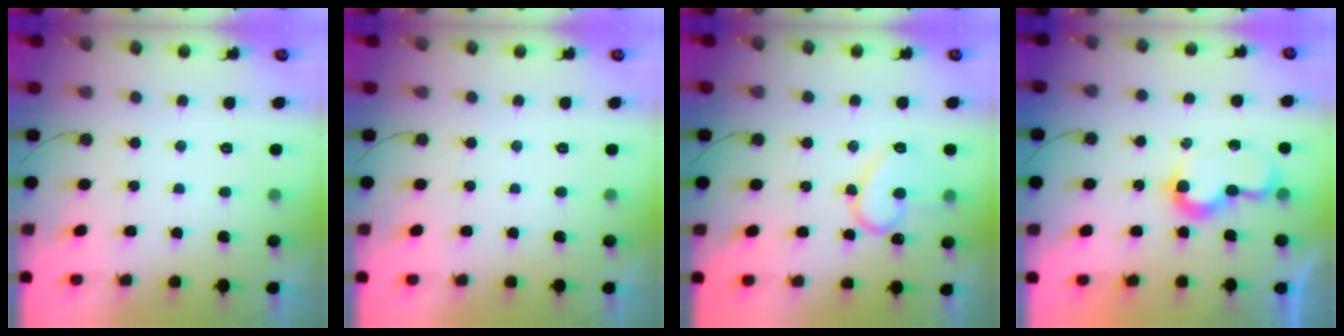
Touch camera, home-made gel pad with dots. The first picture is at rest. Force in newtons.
{"total": 0.0}
{"total": 14.1, "press": 14.1, "slide": 1.3}
{"total": 7.2, "press": 7.2, "slide": 0.2}